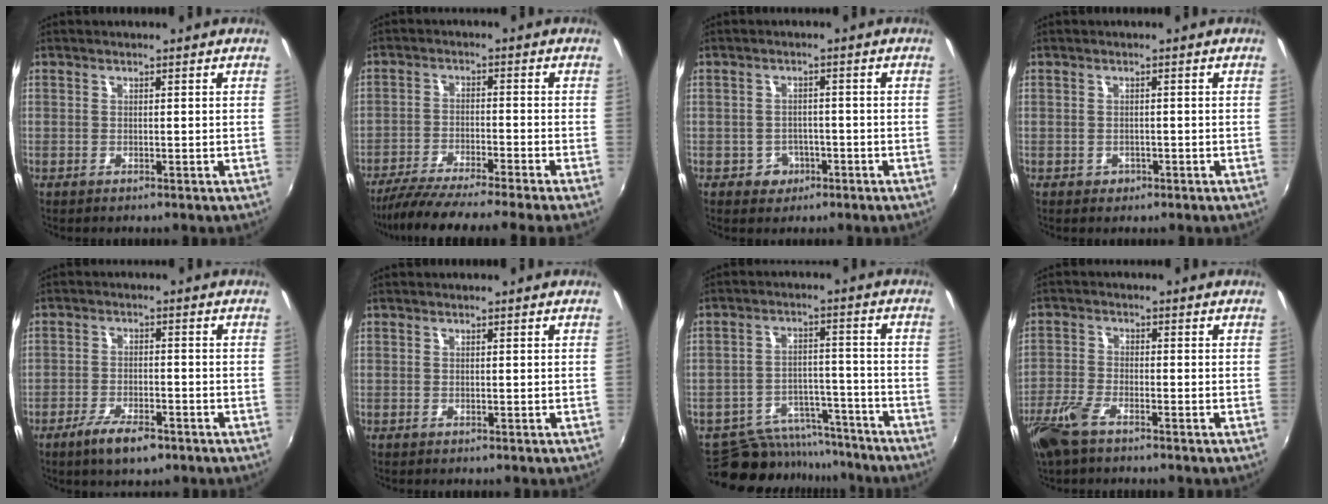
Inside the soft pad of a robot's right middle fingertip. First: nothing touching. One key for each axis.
{"total": 11.7, "fx": -10.4, "fy": -1.8, "fz": 5.0, "tx": -0.108, "ty": -0.030, "tz": -0.177}
{"total": 3.7, "fx": -1.7, "fy": 3.3, "fz": 0.5, "tx": -0.018, "ty": 0.006, "tz": -0.022}
{"total": 1.5, "fx": -0.7, "fy": 1.3, "fz": 0.3, "tx": -0.005, "ty": -0.002, "tz": -0.007}
{"total": 6.7, "fx": -4.5, "fy": 2.3, "fz": 4.4, "tx": -0.105, "ty": -0.015, "tz": -0.079}
{"total": 0.0}
{"total": 14.9, "fx": -13.0, "fy": 6.4, "fz": 3.4, "tx": -0.081, "ty": 0.031, "tz": -0.178}
{"total": 6.9, "fx": -4.8, "fy": 2.2, "fz": 4.3, "tx": -0.113, "ty": -0.010, "tz": -0.102}